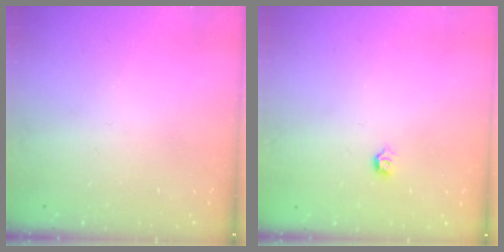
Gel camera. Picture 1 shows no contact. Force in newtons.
{"total": 2.8, "press": 2.7, "slide": 0.8}